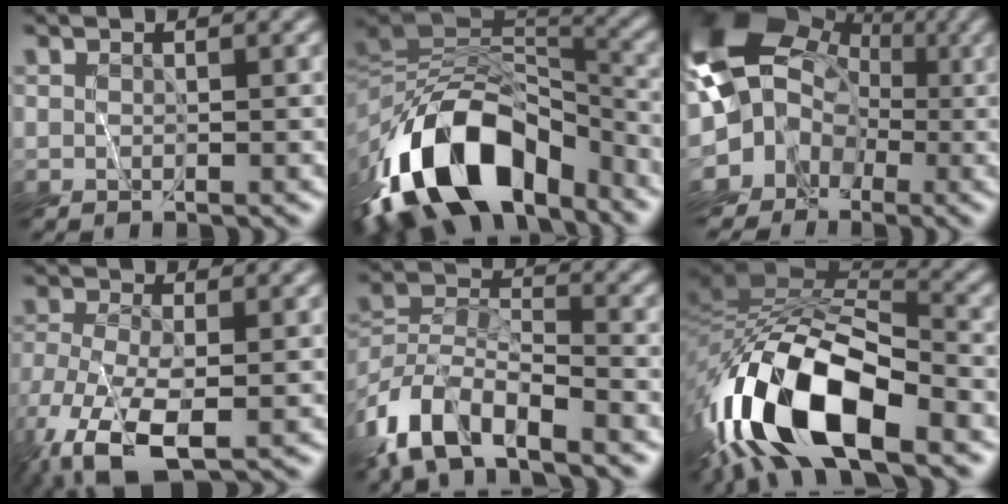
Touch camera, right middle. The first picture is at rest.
{"total": 14.3, "force": [-8.3, 7.7, 8.8], "torque": [-0.176, 0.017, -0.140]}
{"total": 13.1, "force": [-1.6, 11.8, 5.5], "torque": [-0.113, 0.007, -0.062]}
{"total": 9.0, "force": [-4.9, 4.0, 6.4], "torque": [-0.153, -0.043, -0.085]}
{"total": 7.5, "force": [-5.9, 2.6, 3.8], "torque": [-0.071, -0.002, -0.127]}
{"total": 14.2, "force": [-7.0, 5.5, 11.0], "torque": [-0.221, 0.009, -0.136]}